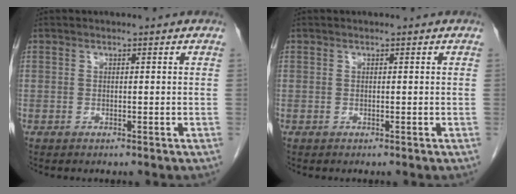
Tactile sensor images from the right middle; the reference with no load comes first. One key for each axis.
{"total": 0.0}